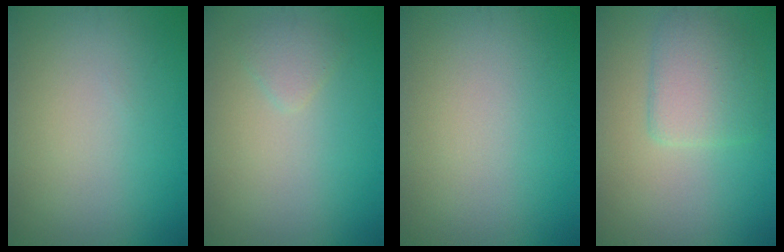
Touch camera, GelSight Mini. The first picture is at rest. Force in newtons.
{"total": 1.2, "press": 1.2, "slide": 0.1}
{"total": 0.0}
{"total": 3.6, "press": 3.6, "slide": 0.2}